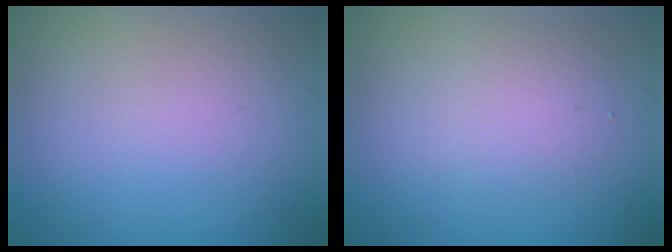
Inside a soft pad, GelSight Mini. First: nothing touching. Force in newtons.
{"total": 2.5, "press": 2.5, "slide": 0.1}